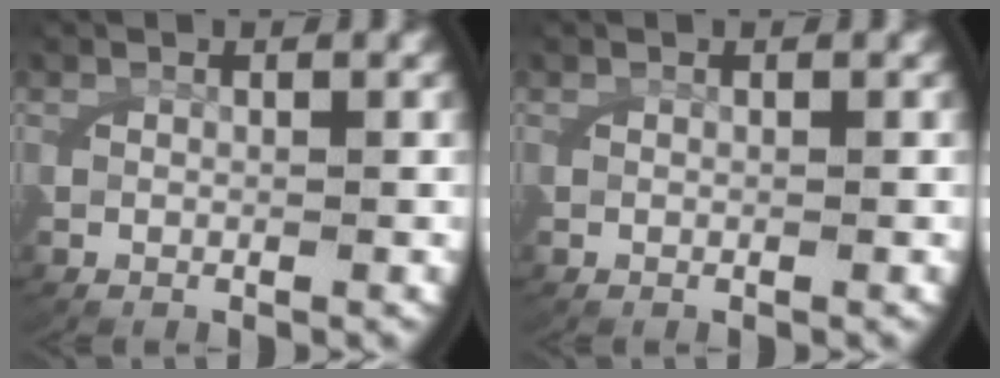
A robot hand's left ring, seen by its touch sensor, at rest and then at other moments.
{"total": 0.0}